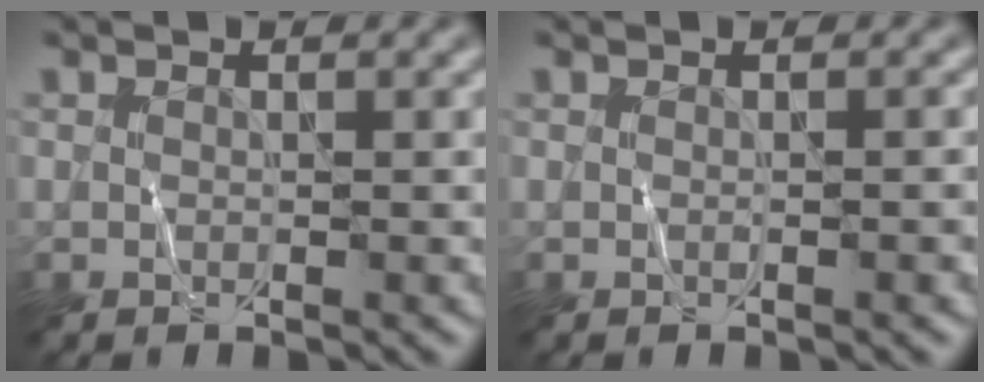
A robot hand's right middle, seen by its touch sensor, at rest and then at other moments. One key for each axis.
{"total": 0.7, "fx": -0.1, "fy": 0.0, "fz": 0.6, "tx": -0.009, "ty": 0.001, "tz": -0.001}